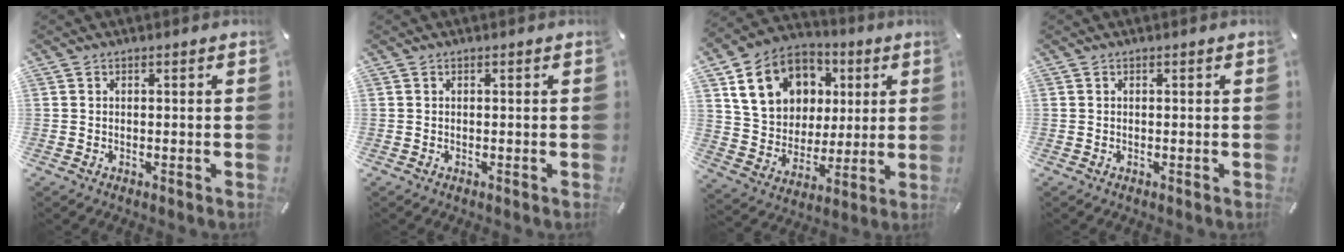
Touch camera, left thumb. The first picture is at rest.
{"total": 0.0}
{"total": 15.6, "force": [5.2, 13.4, 6.2], "torque": [-0.109, -0.007, 0.108]}
{"total": 0.0}